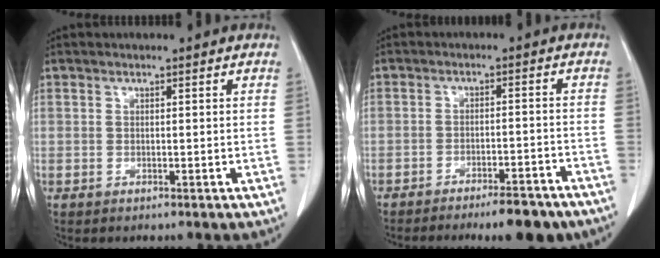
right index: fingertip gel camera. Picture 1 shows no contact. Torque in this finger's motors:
{"motor_torque": [0.33, -0.35, 0.27, 0.01]}